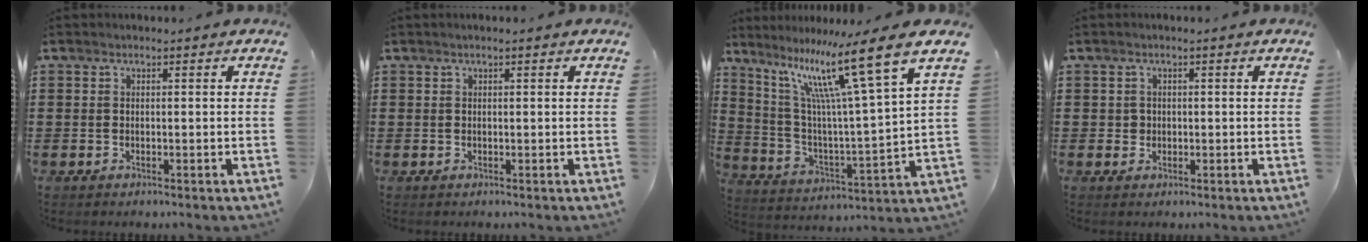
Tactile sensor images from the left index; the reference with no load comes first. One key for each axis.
{"total": 0.6, "fx": 0.3, "fy": 0.0, "fz": 0.5, "tx": -0.010, "ty": 0.000, "tz": 0.006}
{"total": 14.4, "fx": 9.3, "fy": 0.5, "fz": 10.9, "tx": -0.224, "ty": -0.054, "tz": 0.140}
{"total": 1.2, "fx": 0.1, "fy": 1.2, "fz": 0.3, "tx": -0.010, "ty": 0.007, "tz": 0.001}